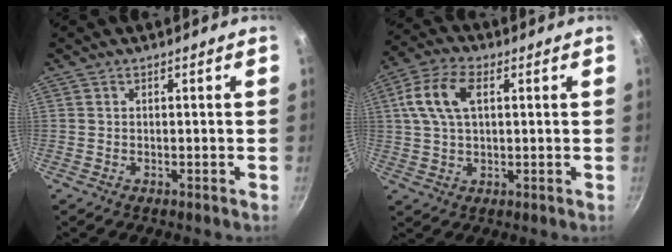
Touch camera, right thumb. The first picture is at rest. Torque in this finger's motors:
{"motor_torque": [0.50, 1.93, 0.57, -0.53, 0.08]}